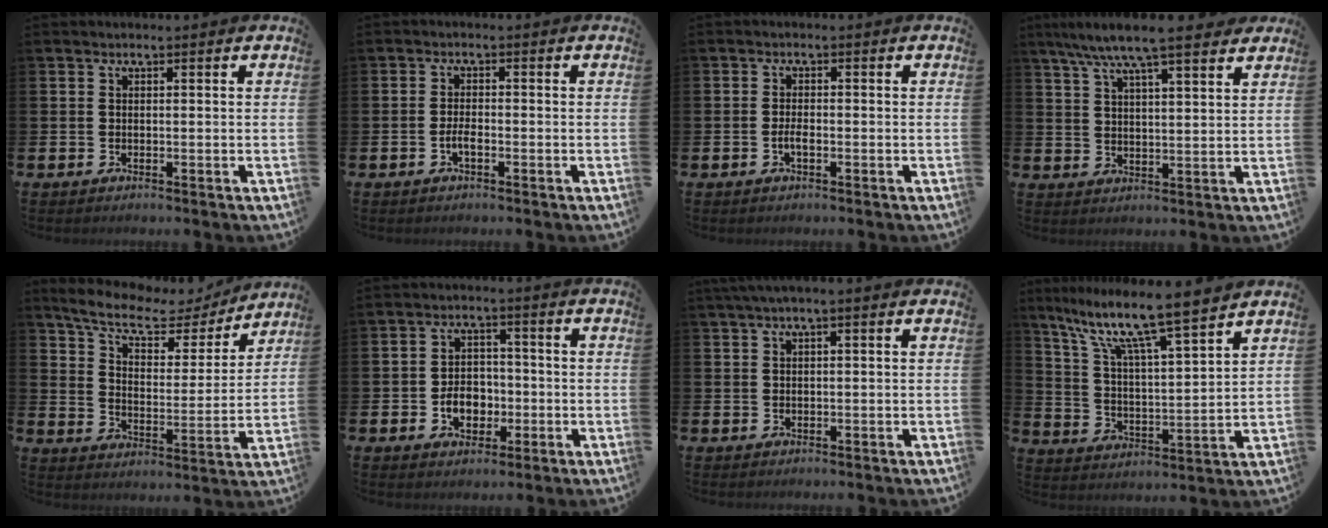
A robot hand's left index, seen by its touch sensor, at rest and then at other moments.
{"total": 1.8, "force": [-0.8, 0.6, 1.4], "torque": [-0.022, 0.000, -0.018]}
{"total": 1.6, "force": [-0.6, 0.6, 1.3], "torque": [-0.020, -0.001, -0.013]}
{"total": 8.0, "force": [7.2, 0.9, 3.3], "torque": [-0.074, -0.032, 0.127]}
{"total": 8.4, "force": [7.3, 2.8, 3.2], "torque": [-0.082, -0.051, 0.120]}
{"total": 4.6, "force": [-1.3, 3.5, 2.7], "torque": [-0.033, -0.002, -0.032]}
{"total": 1.5, "force": [0.7, 0.0, 1.3], "torque": [-0.028, 0.004, 0.013]}
{"total": 10.7, "force": [9.1, 0.8, 5.5], "torque": [-0.127, -0.061, 0.150]}